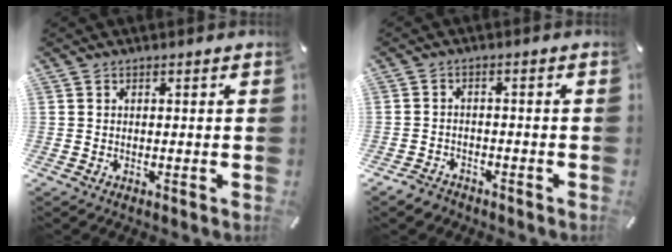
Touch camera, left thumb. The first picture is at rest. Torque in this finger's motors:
{"motor_torque": [-0.10, 0.05, -0.22, 0.24, 0.00]}